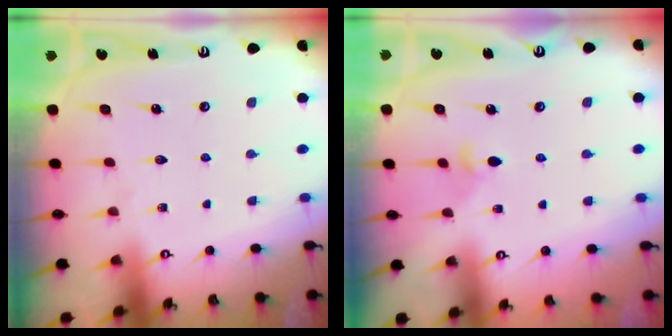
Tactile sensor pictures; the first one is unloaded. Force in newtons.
{"total": 3.8, "press": 3.7, "slide": 0.8}